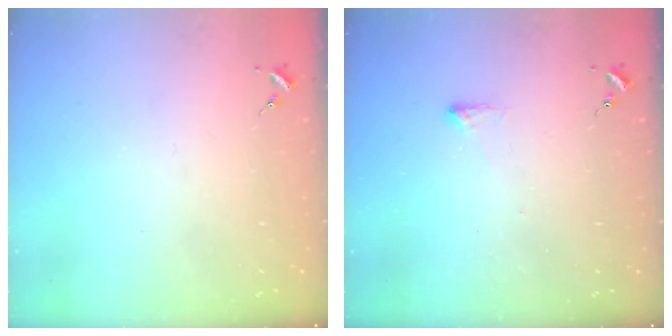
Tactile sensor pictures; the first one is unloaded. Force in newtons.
{"total": 2.5, "press": 2.4, "slide": 0.5}